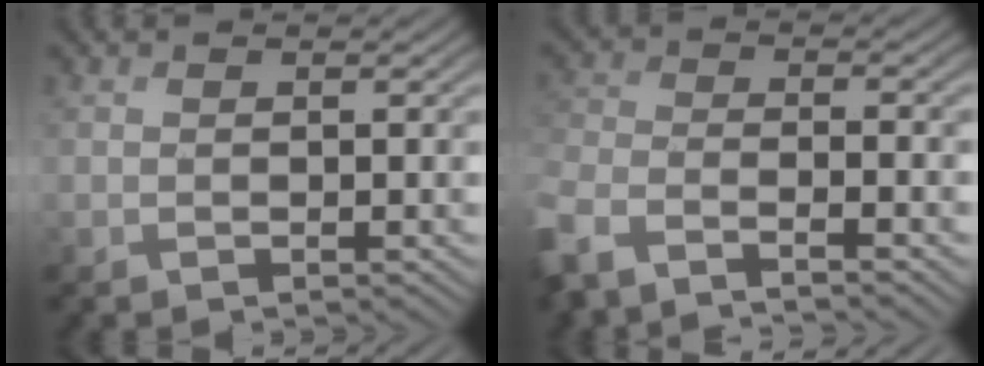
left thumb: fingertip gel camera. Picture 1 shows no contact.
{"total": 7.0, "force": [-5.5, 2.1, 3.9], "torque": [-0.104, -0.020, -0.111]}